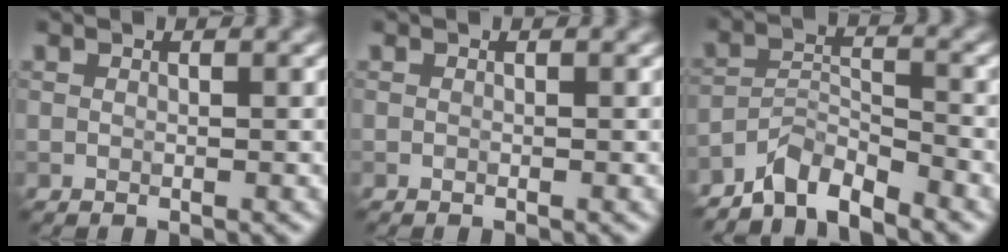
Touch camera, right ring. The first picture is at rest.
{"total": 0.0}
{"total": 3.8, "force": [-3.5, 0.9, 1.3], "torque": [-0.021, 0.004, -0.075]}